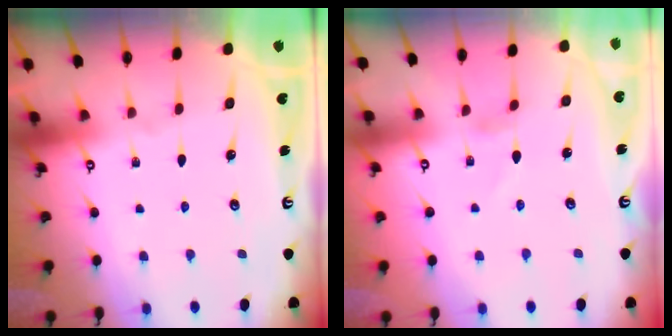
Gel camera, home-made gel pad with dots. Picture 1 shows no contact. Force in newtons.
{"total": 0.6, "press": 0.6, "slide": 0.2}